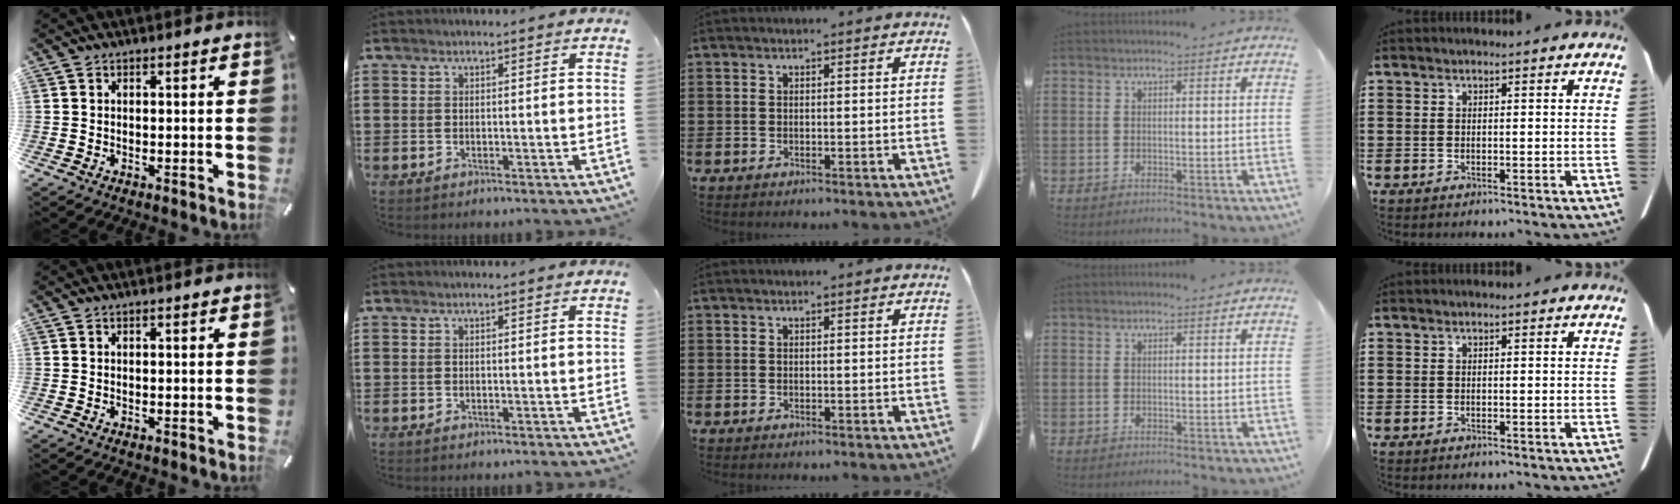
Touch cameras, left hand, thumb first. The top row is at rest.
{}